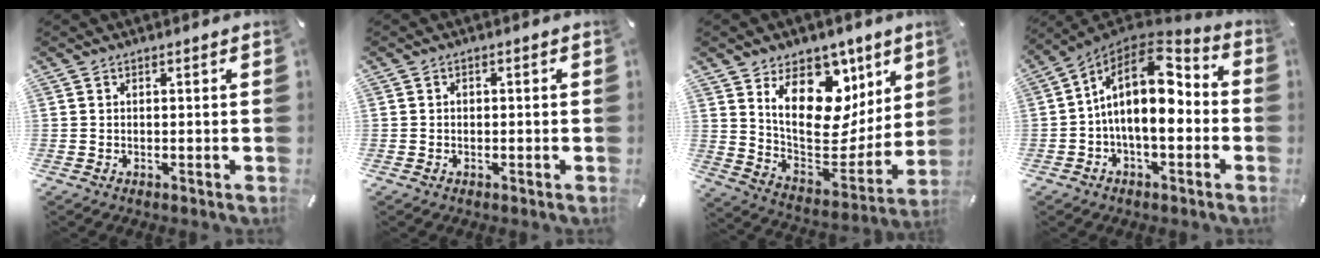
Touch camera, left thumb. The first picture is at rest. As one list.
[{"total": 1.0, "force": [-0.4, 0.9, 0.4], "torque": [-0.007, 0.004, -0.009]}, {"total": 19.1, "force": [8.5, 12.9, 11.2], "torque": [-0.141, -0.077, 0.149]}, {"total": 15.6, "force": [0.4, 8.7, 12.9], "torque": [-0.233, -0.011, -0.001]}]